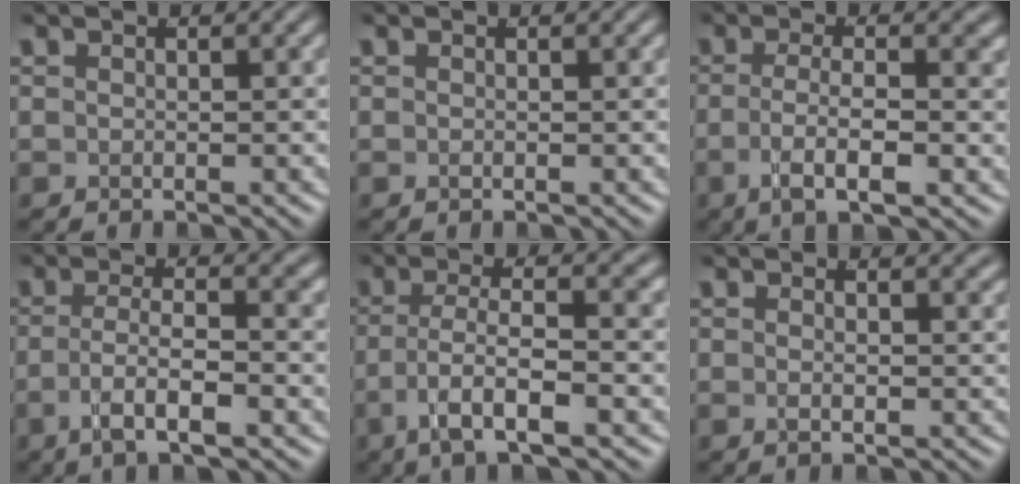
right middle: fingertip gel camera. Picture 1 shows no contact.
{"total": 0.0}
{"total": 5.0, "force": [-1.4, 1.3, 4.7], "torque": [-0.076, -0.017, -0.018]}
{"total": 4.6, "force": [-1.7, 1.1, 4.2], "torque": [-0.076, -0.017, -0.023]}
{"total": 5.7, "force": [-1.7, 1.6, 5.2], "torque": [-0.096, -0.018, -0.018]}
{"total": 1.4, "force": [1.0, 0.0, 1.0], "torque": [-0.021, -0.007, 0.016]}